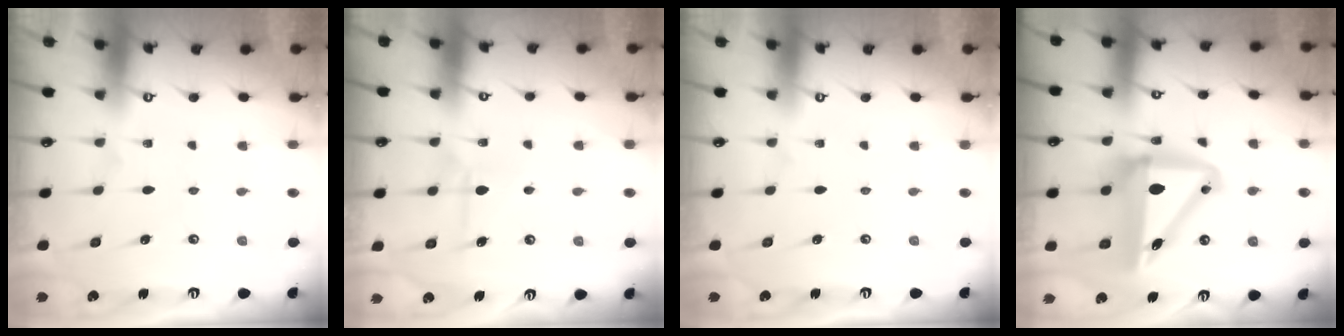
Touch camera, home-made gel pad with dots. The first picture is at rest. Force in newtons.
{"total": 6.5, "press": 6.5, "slide": 0.4}
{"total": 0.0}
{"total": 13.2, "press": 12.8, "slide": 3.2}